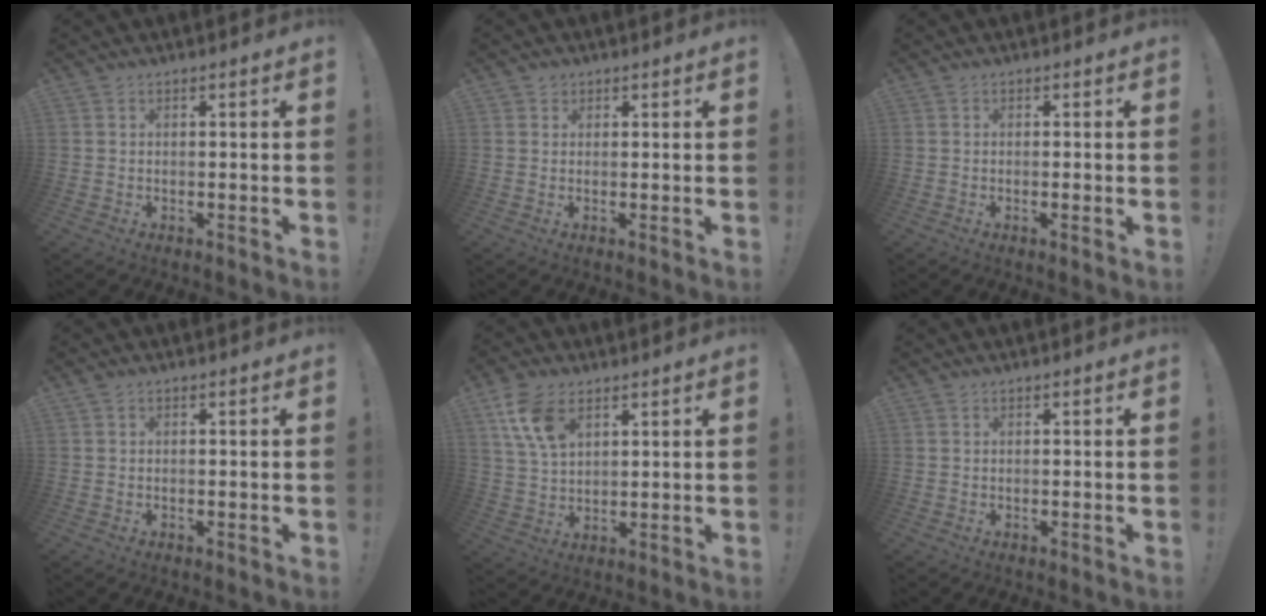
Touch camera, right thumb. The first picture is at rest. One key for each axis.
{"total": 1.7, "fx": 1.0, "fy": 1.4, "fz": 0.2, "tx": -0.001, "ty": -0.004, "tz": 0.017}
{"total": 1.0, "fx": -0.2, "fy": -0.1, "fz": 0.9, "tx": -0.019, "ty": 0.000, "tz": -0.003}
{"total": 0.5, "fx": -0.3, "fy": 0.2, "fz": 0.4, "tx": -0.010, "ty": 0.001, "tz": -0.005}
{"total": 10.5, "fx": 5.5, "fy": 6.1, "fz": 6.6, "tx": -0.129, "ty": -0.012, "tz": 0.108}
{"total": 0.0}